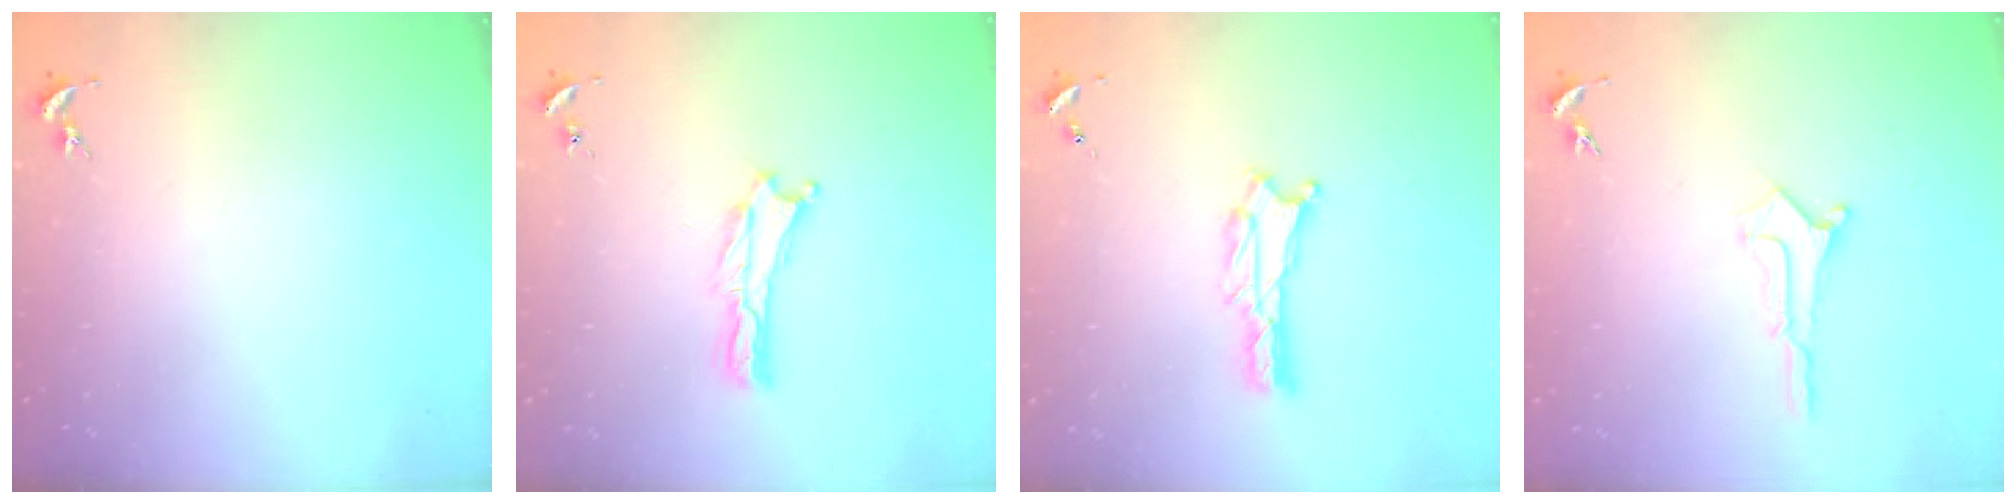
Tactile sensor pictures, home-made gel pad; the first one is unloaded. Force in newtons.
{"total": 0.0}
{"total": 1.3, "press": 1.2, "slide": 0.1}
{"total": 0.6, "press": 0.6, "slide": 0.1}